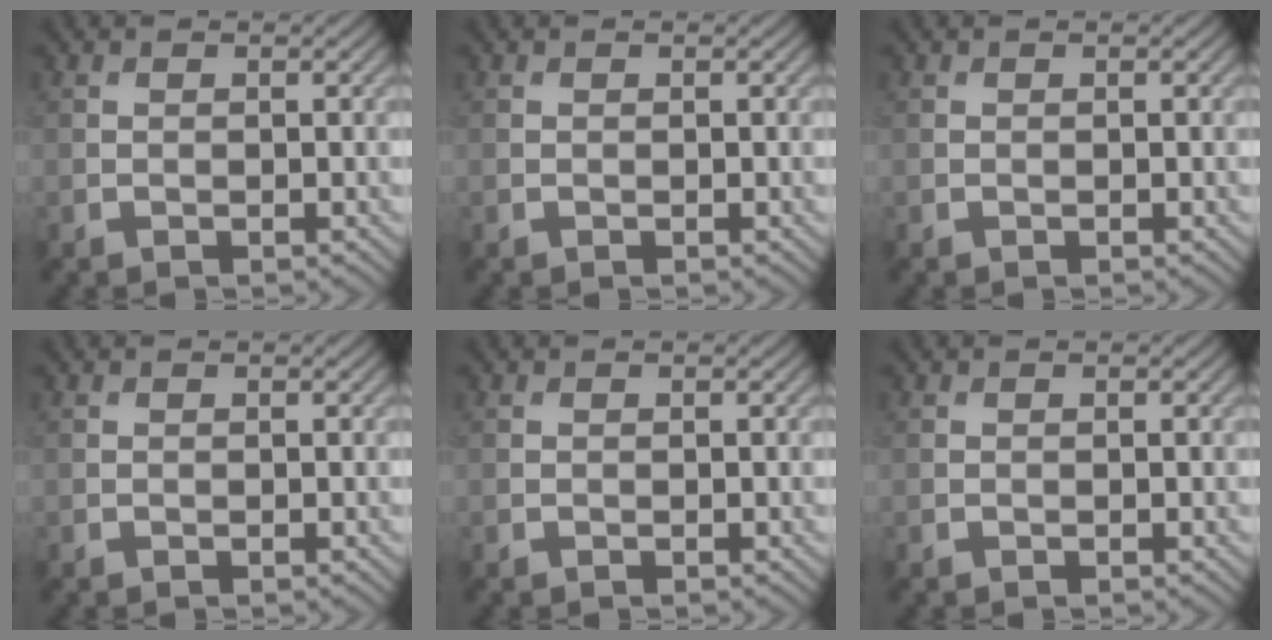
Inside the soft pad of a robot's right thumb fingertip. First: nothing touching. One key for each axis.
{"total": 0.0}
{"total": 0.0}
{"total": 0.0}
{"total": 0.0}
{"total": 0.0}